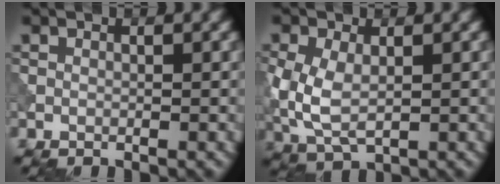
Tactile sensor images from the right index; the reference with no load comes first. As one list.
[{"total": 5.4, "force": [-0.3, 3.3, 4.3], "torque": [-0.113, -0.005, -0.003]}]